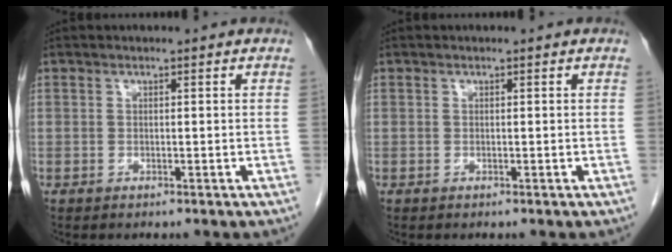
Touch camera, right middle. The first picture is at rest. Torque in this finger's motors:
{"motor_torque": [0.06, 0.07, 0.03, 0.00]}